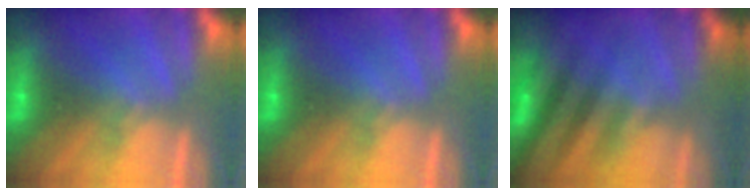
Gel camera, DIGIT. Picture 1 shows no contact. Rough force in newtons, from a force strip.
{"total": 0.0}
{"total": 2.8}